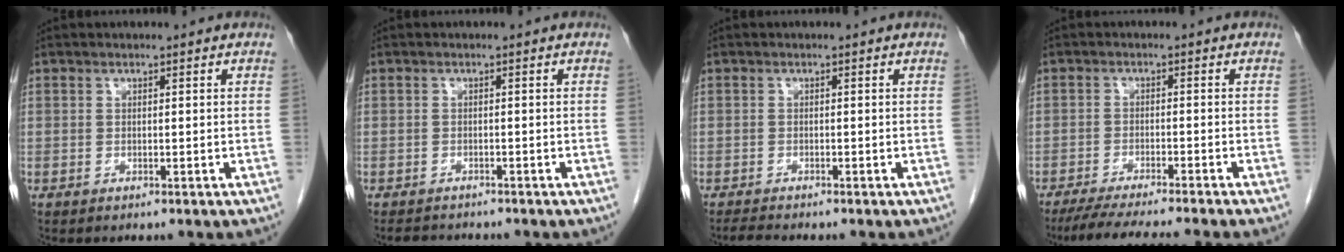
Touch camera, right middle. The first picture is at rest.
{"total": 2.9, "force": [-2.7, 0.8, 0.5], "torque": [-0.008, -0.007, -0.041]}
{"total": 1.5, "force": [-1.4, -0.3, 0.3], "torque": [-0.013, -0.007, -0.027]}
{"total": 10.1, "force": [-8.8, -1.0, 4.9], "torque": [-0.055, -0.023, -0.135]}